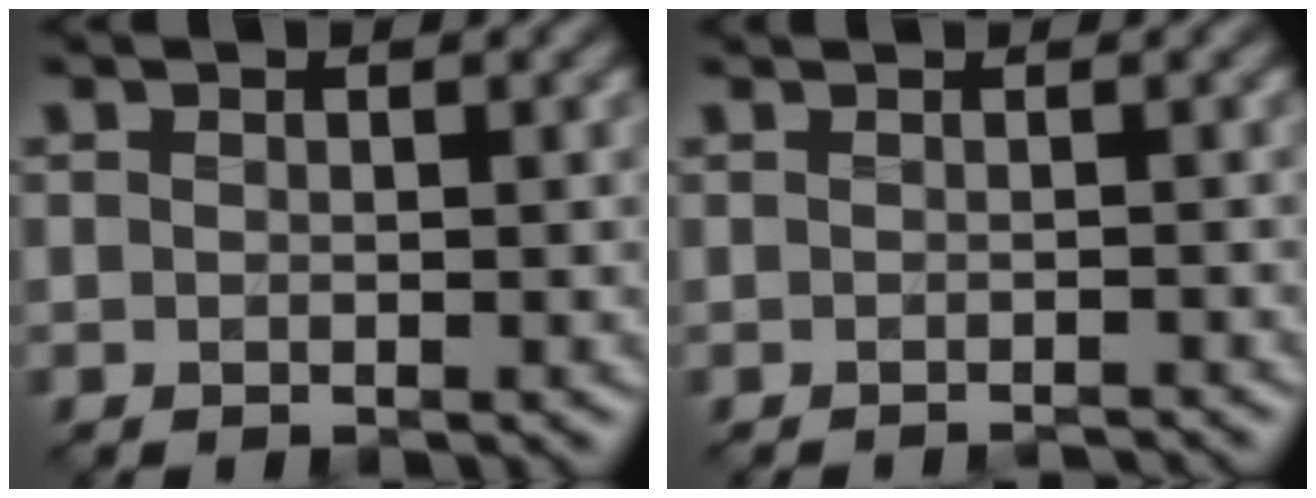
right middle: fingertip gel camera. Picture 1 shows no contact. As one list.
[{"total": 1.4, "force": [-0.9, 0.4, 1.0], "torque": [0.003, -0.007, -0.019]}]